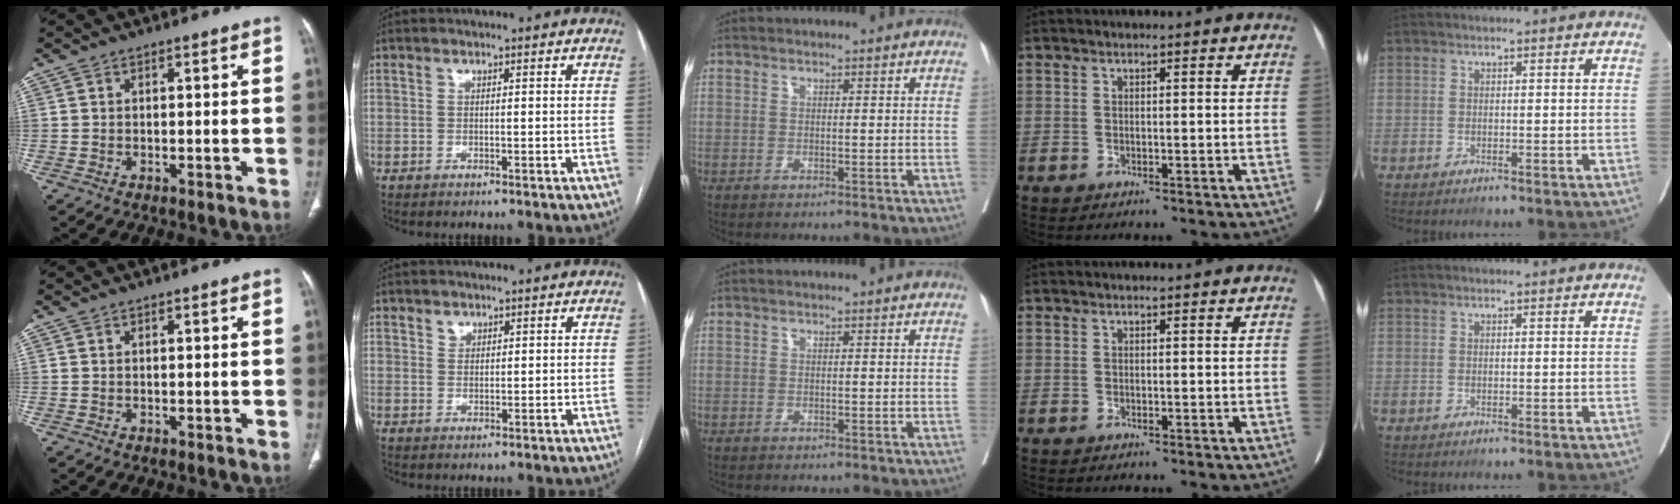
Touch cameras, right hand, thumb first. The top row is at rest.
{"index": {"total": 1.4, "force": [0.9, 1.0, 0.3], "torque": [0.000, -0.001, 0.014]}}